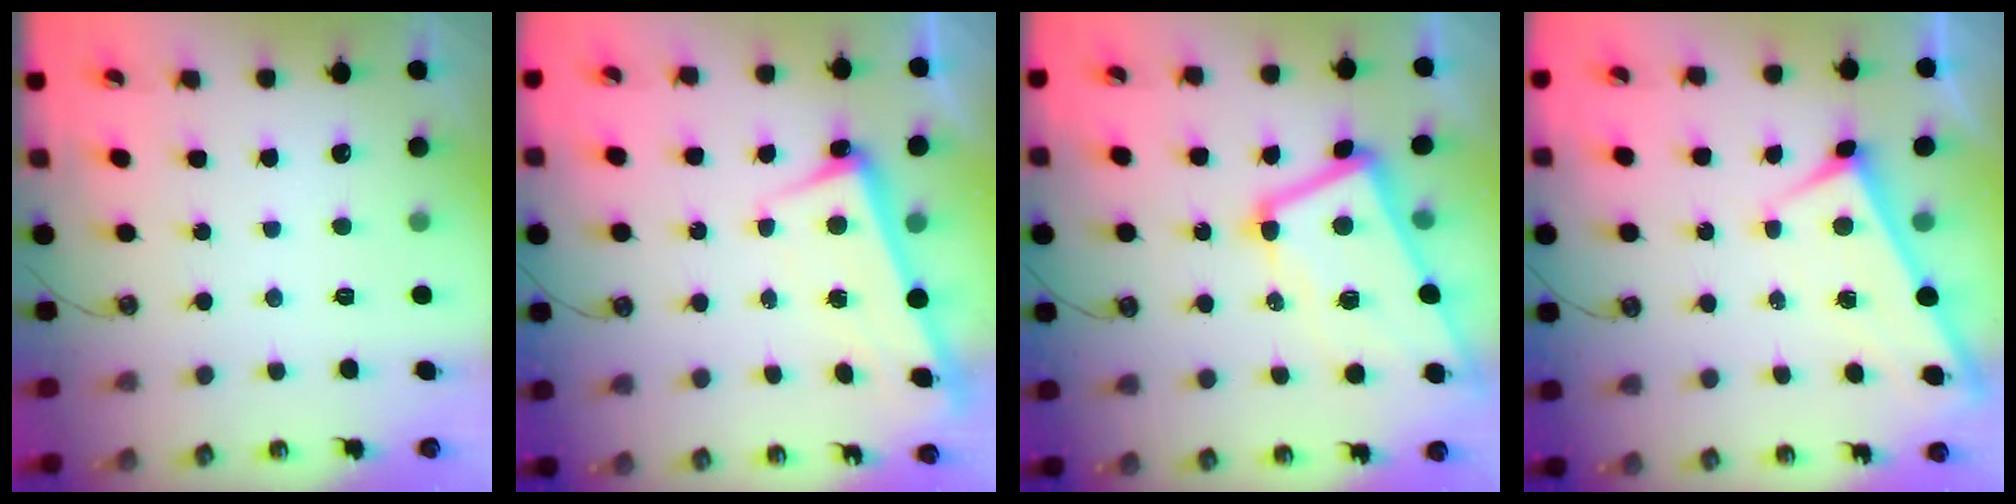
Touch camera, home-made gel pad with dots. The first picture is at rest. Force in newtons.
{"total": 2.3, "press": 2.1, "slide": 0.9}
{"total": 8.0, "press": 7.8, "slide": 1.9}
{"total": 1.7, "press": 1.7, "slide": 0.2}